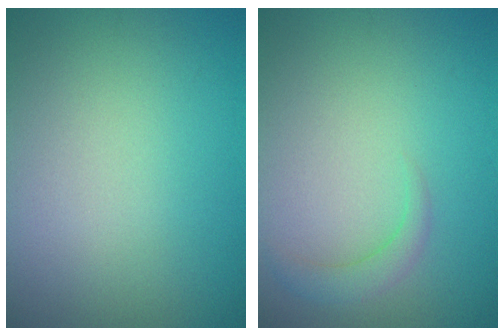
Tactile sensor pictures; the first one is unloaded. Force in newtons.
{"total": 1.6, "press": 1.6, "slide": 0.2}